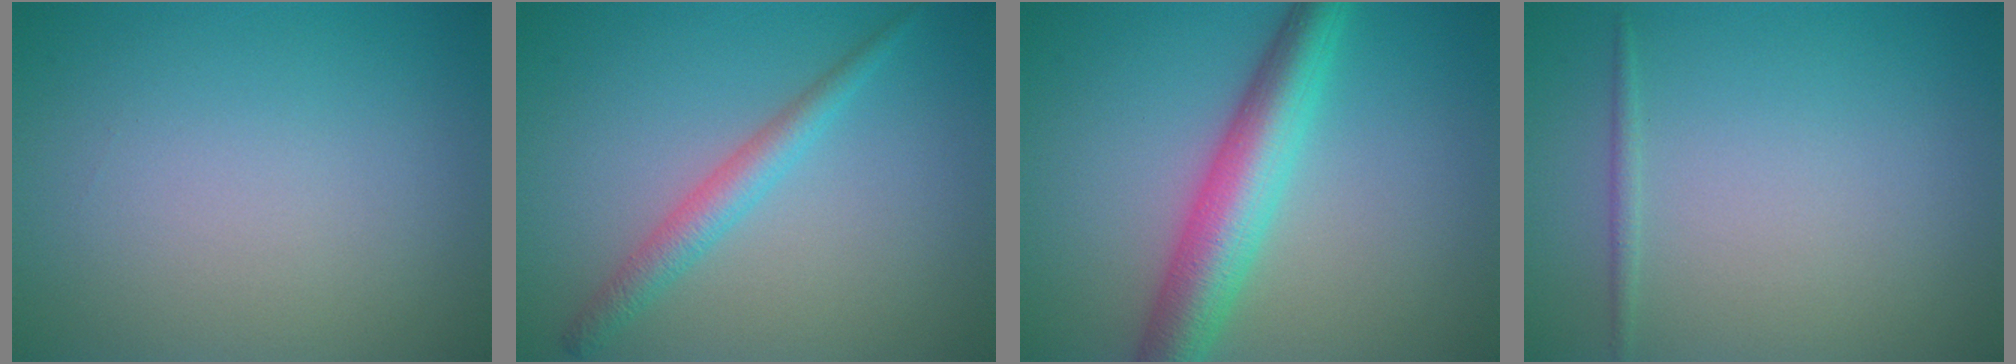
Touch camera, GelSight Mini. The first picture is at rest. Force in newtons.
{"total": 2.4, "press": 2.4, "slide": 0.1}
{"total": 6.2, "press": 6.2, "slide": 0.3}
{"total": 0.7, "press": 0.7, "slide": 0.0}